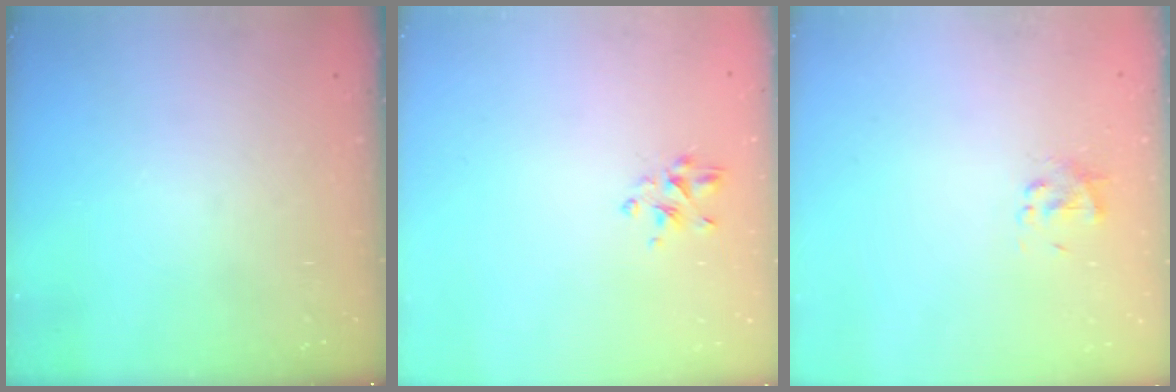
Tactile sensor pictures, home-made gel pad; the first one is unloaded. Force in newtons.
{"total": 3.0, "press": 2.7, "slide": 1.2}
{"total": 2.5, "press": 2.5, "slide": 0.6}